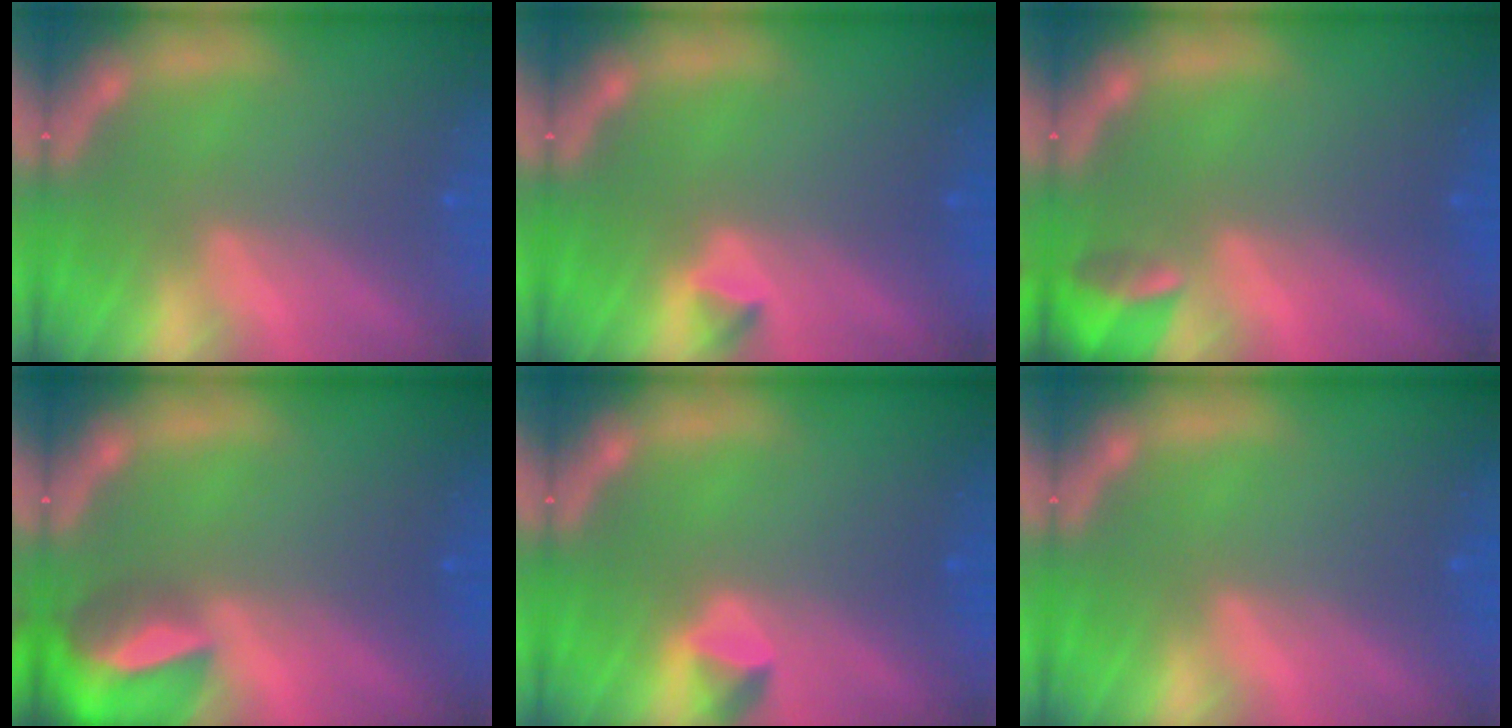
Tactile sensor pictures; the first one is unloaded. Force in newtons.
{"total": 0.9}
{"total": 2.9}
{"total": 6.9}
{"total": 1.4}
{"total": 0.0}